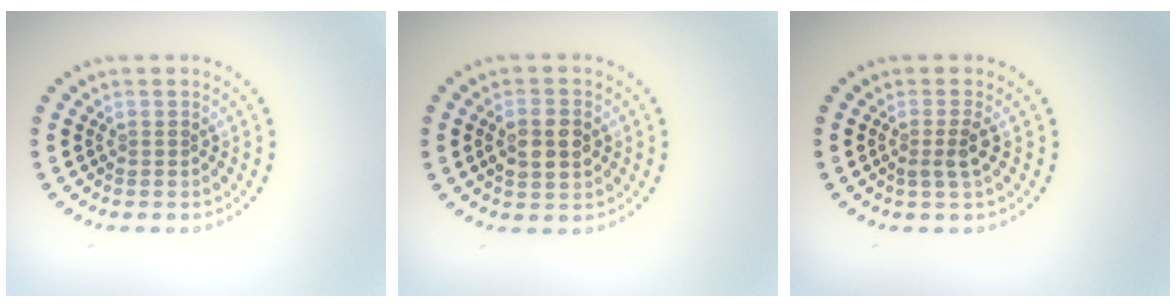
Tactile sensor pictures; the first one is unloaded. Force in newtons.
{"total": 2.8, "press": 2.8, "slide": 0.2}
{"total": 1.6, "press": 1.2, "slide": 1.1}